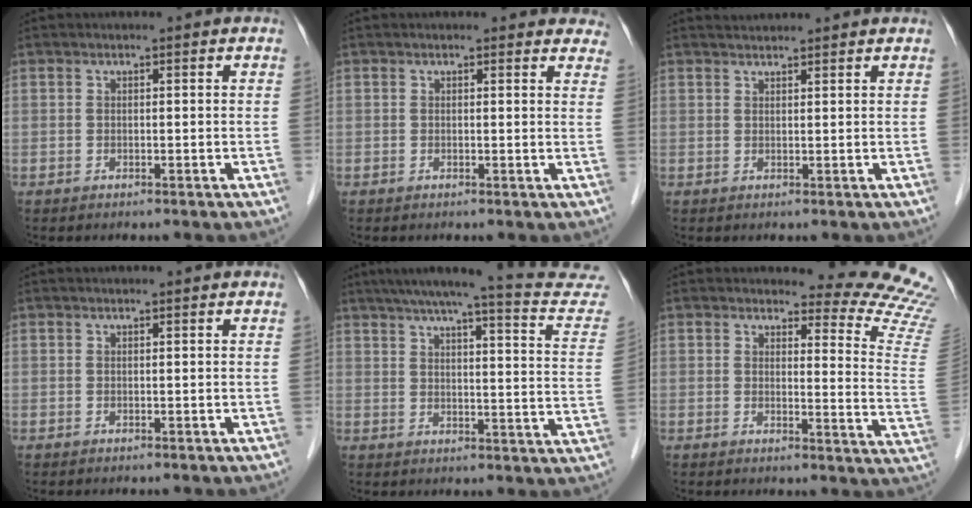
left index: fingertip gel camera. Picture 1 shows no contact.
{"total": 6.3, "force": [5.7, 2.2, 1.3], "torque": [0.013, -0.005, 0.035]}
{"total": 2.6, "force": [2.6, 0.1, 0.4], "torque": [-0.007, 0.024, 0.042]}
{"total": 1.7, "force": [1.6, 0.1, 0.5], "torque": [-0.009, 0.017, 0.020]}
{"total": 21.6, "force": [19.5, 0.9, 9.1], "torque": [-0.117, -0.042, 0.226]}
{"total": 12.8, "force": [12.8, -0.1, 1.0], "torque": [0.009, -0.134, 0.109]}